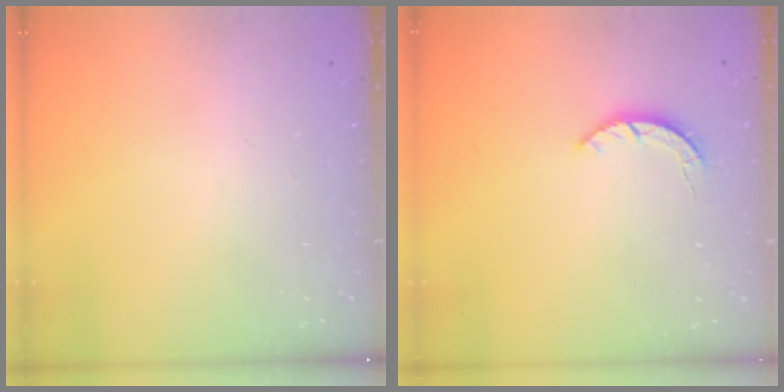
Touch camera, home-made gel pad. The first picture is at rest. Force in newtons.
{"total": 2.2, "press": 2.2, "slide": 0.4}